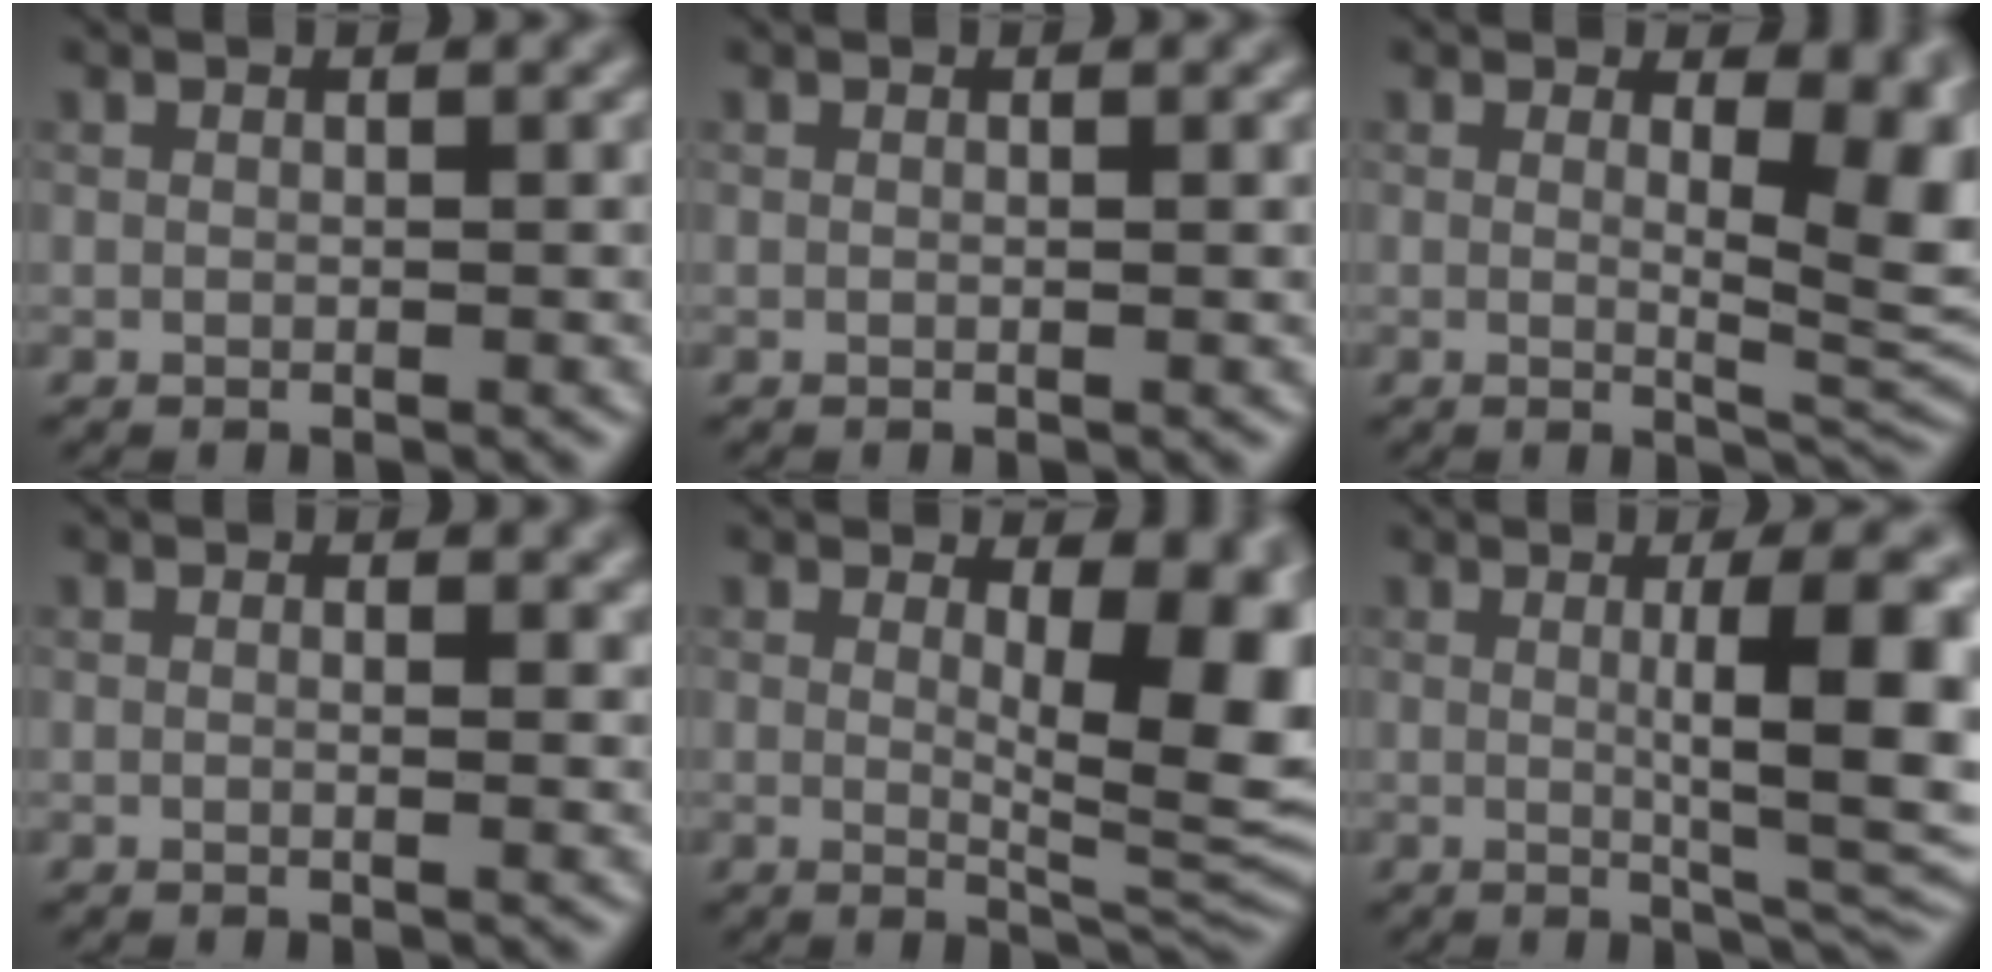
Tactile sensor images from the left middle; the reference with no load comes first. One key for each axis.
{"total": 0.0}
{"total": 7.6, "fx": 1.8, "fy": 3.3, "fz": 6.6, "tx": -0.055, "ty": -0.009, "tz": 0.032}
{"total": 1.3, "fx": 0.4, "fy": 0.5, "fz": 1.1, "tx": -0.013, "ty": -0.005, "tz": 0.008}
{"total": 8.4, "fx": 1.9, "fy": 3.2, "fz": 7.6, "tx": -0.091, "ty": -0.015, "tz": 0.041}
{"total": 8.5, "fx": 0.6, "fy": 2.0, "fz": 8.2, "tx": -0.104, "ty": -0.004, "tz": 0.014}